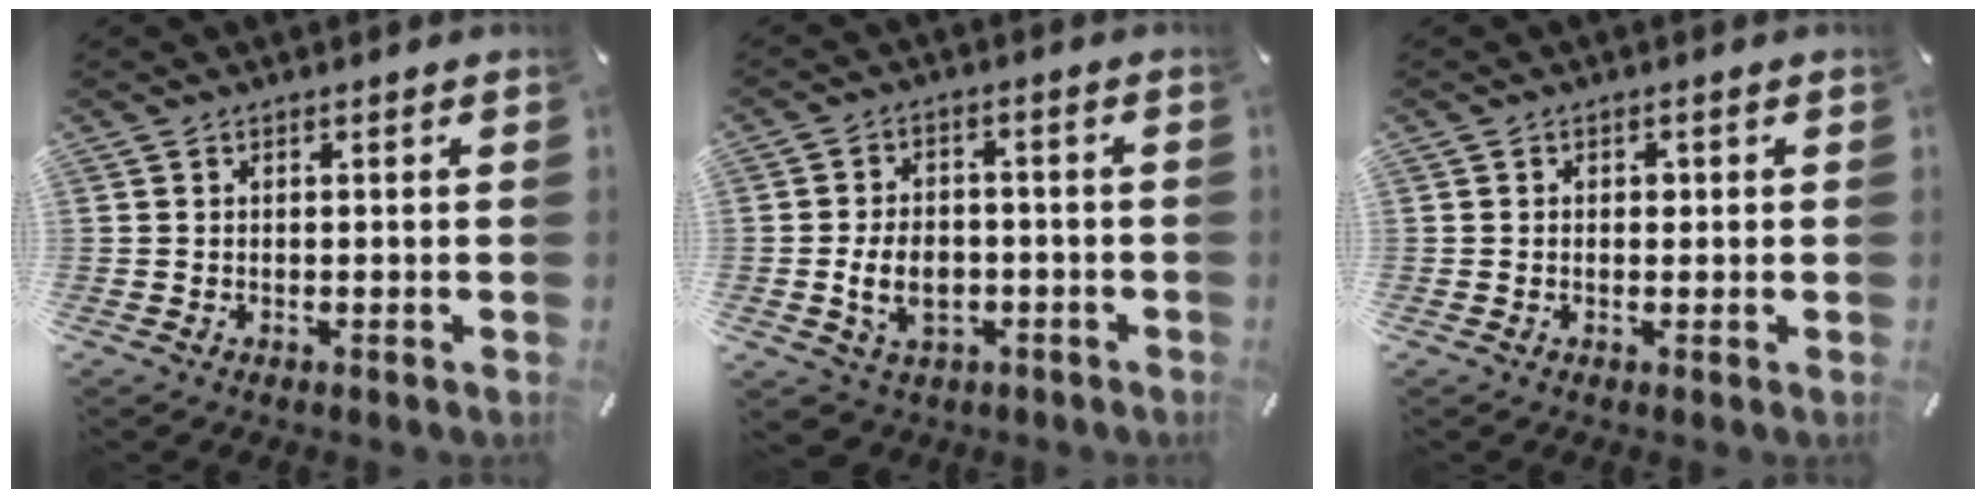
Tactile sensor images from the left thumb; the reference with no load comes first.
{"total": 8.8, "force": [-1.9, 6.8, 5.3], "torque": [-0.112, 0.013, -0.032]}
{"total": 1.2, "force": [0.1, 1.0, 0.7], "torque": [-0.007, 0.002, -0.002]}